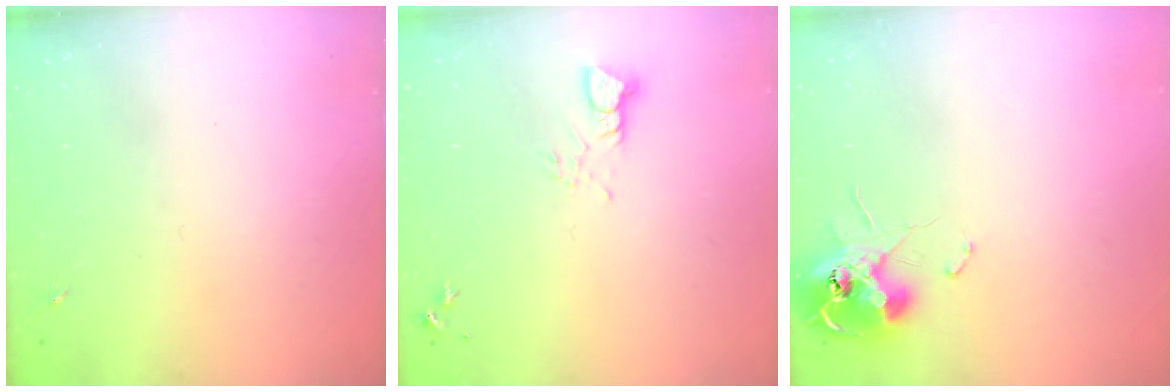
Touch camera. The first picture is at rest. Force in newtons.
{"total": 3.2, "press": 3.2, "slide": 0.2}
{"total": 11.6, "press": 11.6, "slide": 1.1}